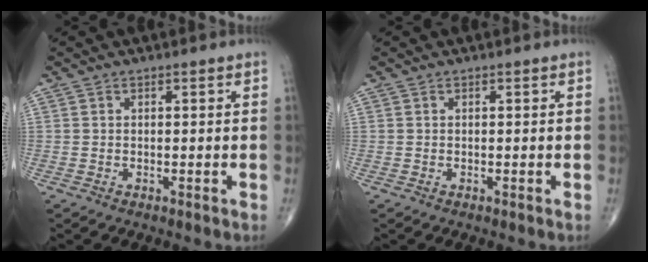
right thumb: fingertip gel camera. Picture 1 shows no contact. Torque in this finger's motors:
{"motor_torque": [0.13, 0.13, -0.02, 0.02, 0.00]}